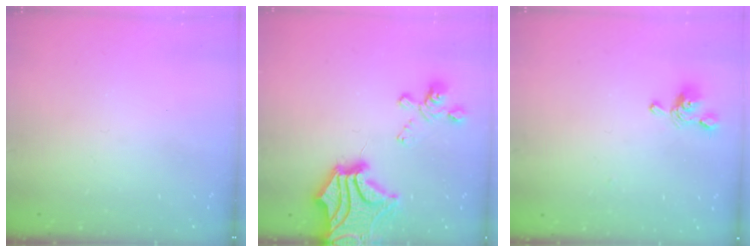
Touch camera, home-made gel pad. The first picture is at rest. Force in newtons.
{"total": 9.5, "press": 8.9, "slide": 3.2}
{"total": 1.7, "press": 1.6, "slide": 0.6}